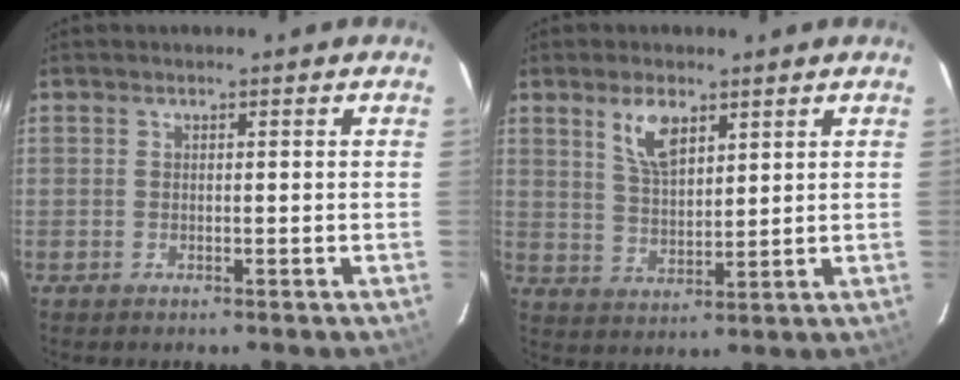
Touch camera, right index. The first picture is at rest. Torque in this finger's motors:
{"motor_torque": [0.23, 0.06, 0.15, 0.06]}